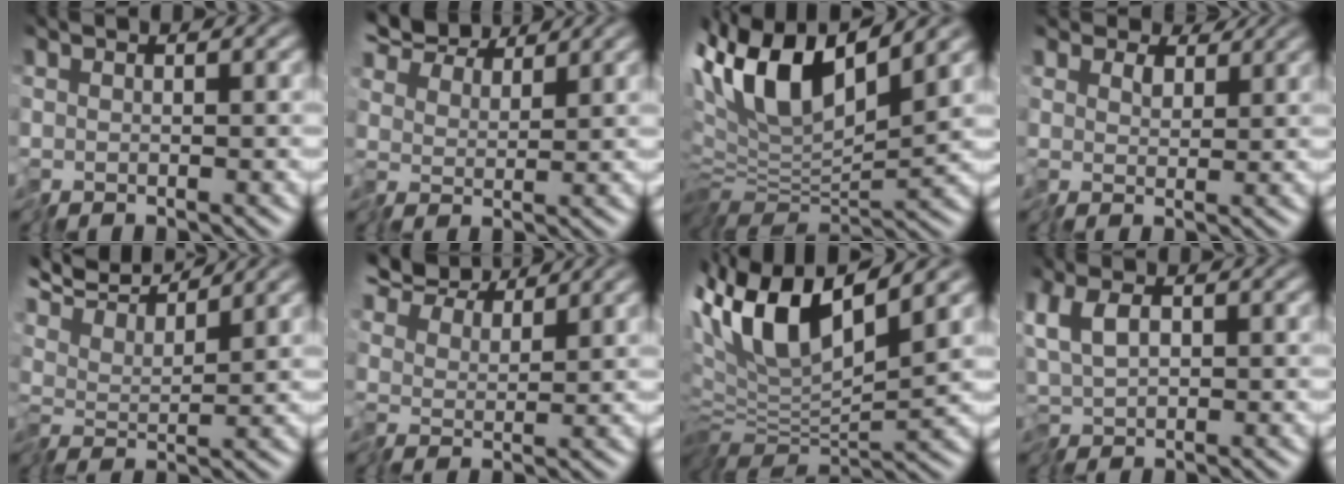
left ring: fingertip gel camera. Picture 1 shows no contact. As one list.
[{"total": 7.3, "force": [6.4, 2.4, 2.6], "torque": [-0.078, 0.019, 0.099]}, {"total": 8.8, "force": [2.9, 3.8, 7.4], "torque": [-0.143, 0.007, 0.045]}, {"total": 2.8, "force": [2.0, 1.7, 1.0], "torque": [-0.029, 0.003, 0.026]}, {"total": 5.3, "force": [4.8, 0.3, 2.2], "torque": [-0.058, 0.017, 0.080]}, {"total": 7.1, "force": [6.2, 2.3, 2.6], "torque": [-0.077, 0.023, 0.094]}, {"total": 8.0, "force": [2.7, 2.8, 6.9], "torque": [-0.139, 0.005, 0.042]}, {"total": 3.8, "force": [0.0, 2.1, 3.2], "torque": [-0.066, 0.004, -0.011]}]